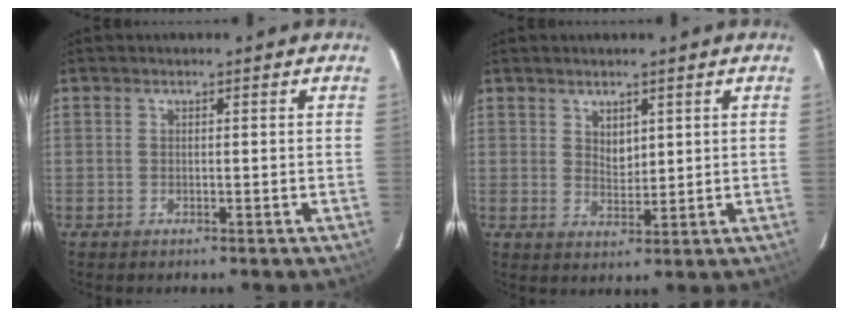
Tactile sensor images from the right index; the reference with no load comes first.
{"total": 3.1, "force": [1.7, 1.9, 1.6], "torque": [-0.022, -0.001, 0.033]}